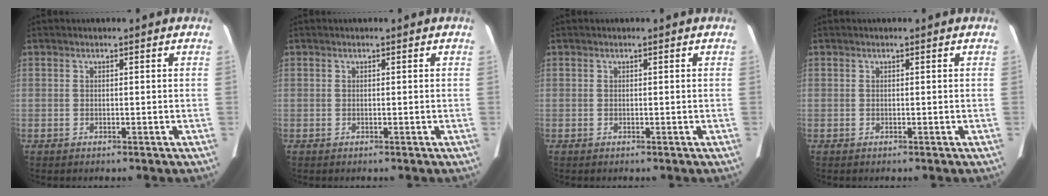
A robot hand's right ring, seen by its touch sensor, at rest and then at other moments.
{"total": 0.0}
{"total": 0.0}
{"total": 0.0}